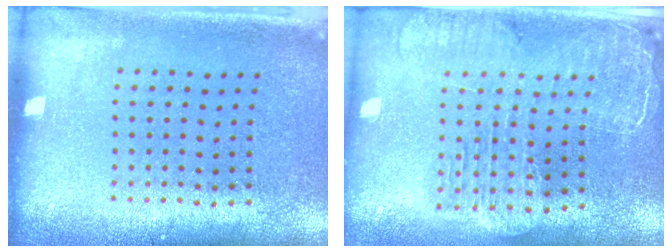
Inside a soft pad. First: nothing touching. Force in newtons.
{"total": 2.5, "press": 2.2, "slide": 1.2}